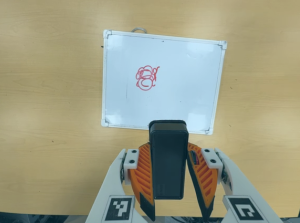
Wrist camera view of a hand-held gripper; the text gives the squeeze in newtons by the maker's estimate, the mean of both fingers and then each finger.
{"total": 6.0, "left": 4.8, "right": 7.2}